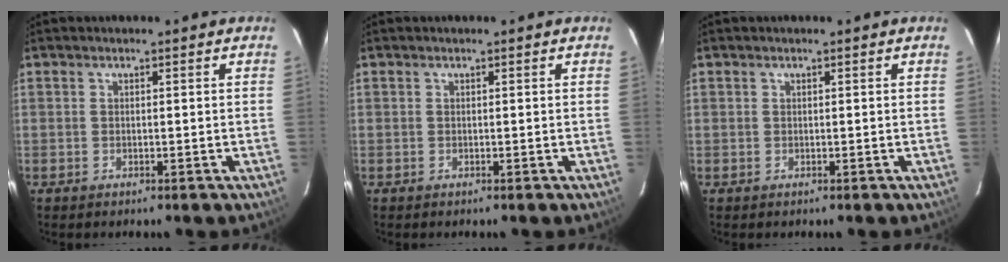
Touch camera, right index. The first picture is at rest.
{"total": 0.0}
{"total": 0.6, "force": [0.0, 0.6, -0.1], "torque": [0.003, 0.003, 0.000]}